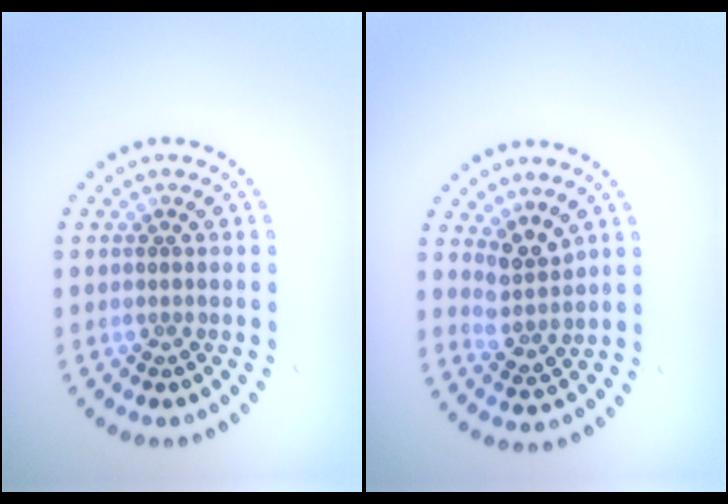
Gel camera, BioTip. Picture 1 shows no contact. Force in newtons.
{"total": 2.6, "press": 2.0, "slide": 1.7}